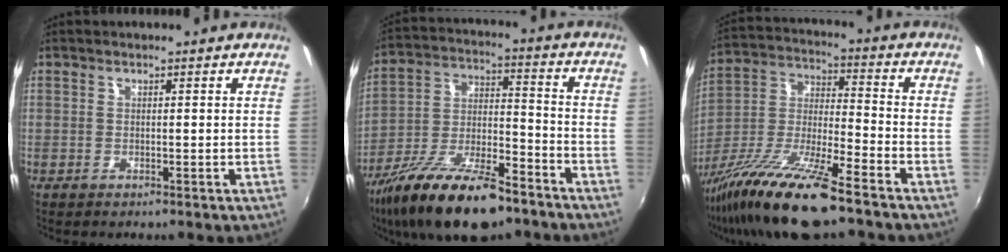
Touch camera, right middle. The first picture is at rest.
{"total": 19.6, "force": [-13.2, 6.8, 12.7], "torque": [-0.245, -0.025, -0.228]}
{"total": 17.7, "force": [-13.0, 1.9, 11.9], "torque": [-0.240, -0.028, -0.241]}